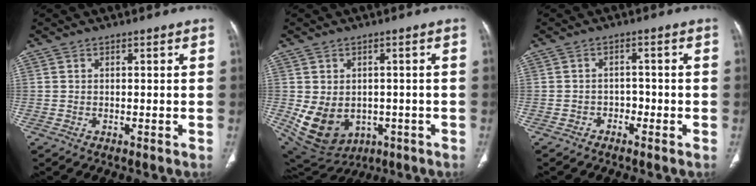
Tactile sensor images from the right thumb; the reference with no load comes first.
{"total": 12.5, "force": [-2.9, 9.8, 7.3], "torque": [-0.122, 0.006, -0.016]}
{"total": 2.2, "force": [-1.4, 1.6, 0.5], "torque": [-0.002, 0.015, -0.026]}